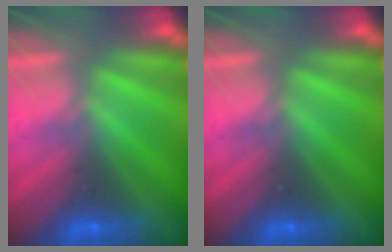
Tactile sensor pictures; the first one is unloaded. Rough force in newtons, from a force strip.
{"total": 0.0}